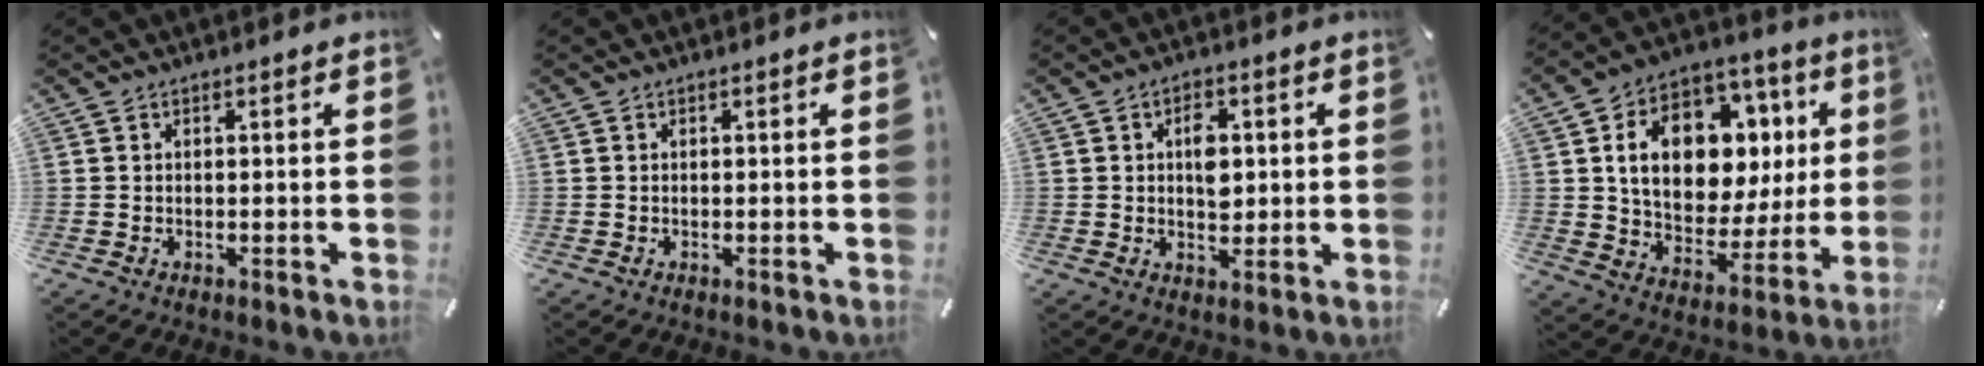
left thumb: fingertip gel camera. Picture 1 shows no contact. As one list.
[{"total": 0.0}, {"total": 5.7, "force": [0.9, 3.8, 4.1], "torque": [-0.043, -0.006, 0.007]}, {"total": 18.3, "force": [5.7, 12.8, 11.7], "torque": [-0.183, -0.021, 0.108]}]